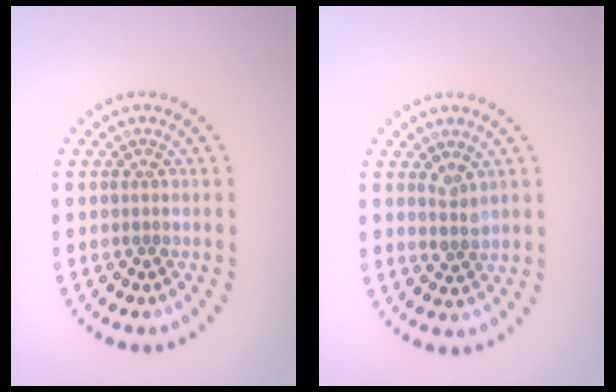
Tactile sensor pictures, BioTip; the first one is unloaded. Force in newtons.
{"total": 1.3, "press": 1.0, "slide": 0.8}